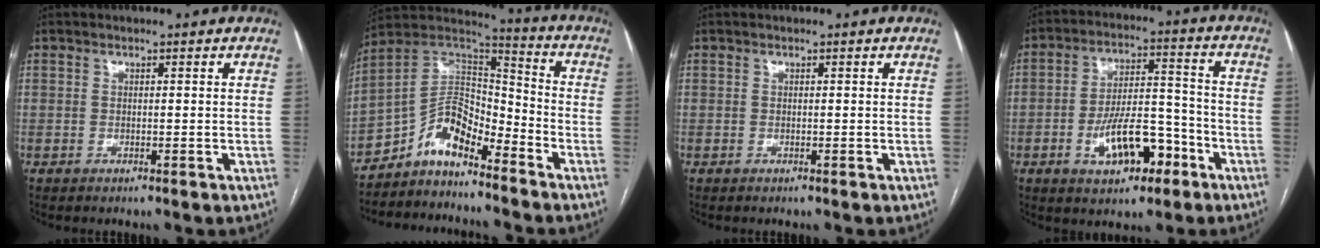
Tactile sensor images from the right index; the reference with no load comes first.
{"total": 9.8, "force": [-7.4, 3.3, 5.5], "torque": [-0.099, 0.041, -0.138]}
{"total": 0.0}
{"total": 10.7, "force": [-4.8, 4.7, 8.4], "torque": [-0.149, 0.021, -0.071]}